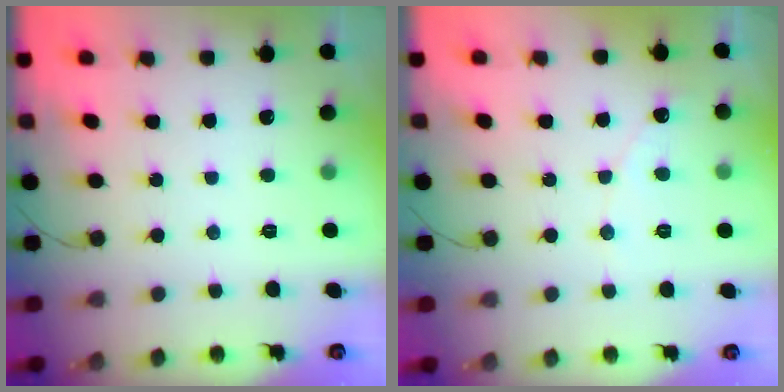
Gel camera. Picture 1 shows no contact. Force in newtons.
{"total": 2.3, "press": 2.3, "slide": 0.2}